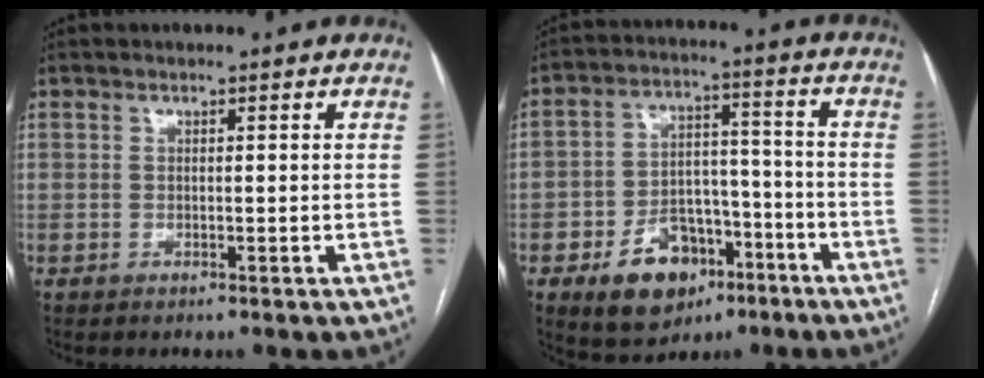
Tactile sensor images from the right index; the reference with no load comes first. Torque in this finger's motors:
{"motor_torque": [-0.12, -0.23, -0.65, -0.21]}